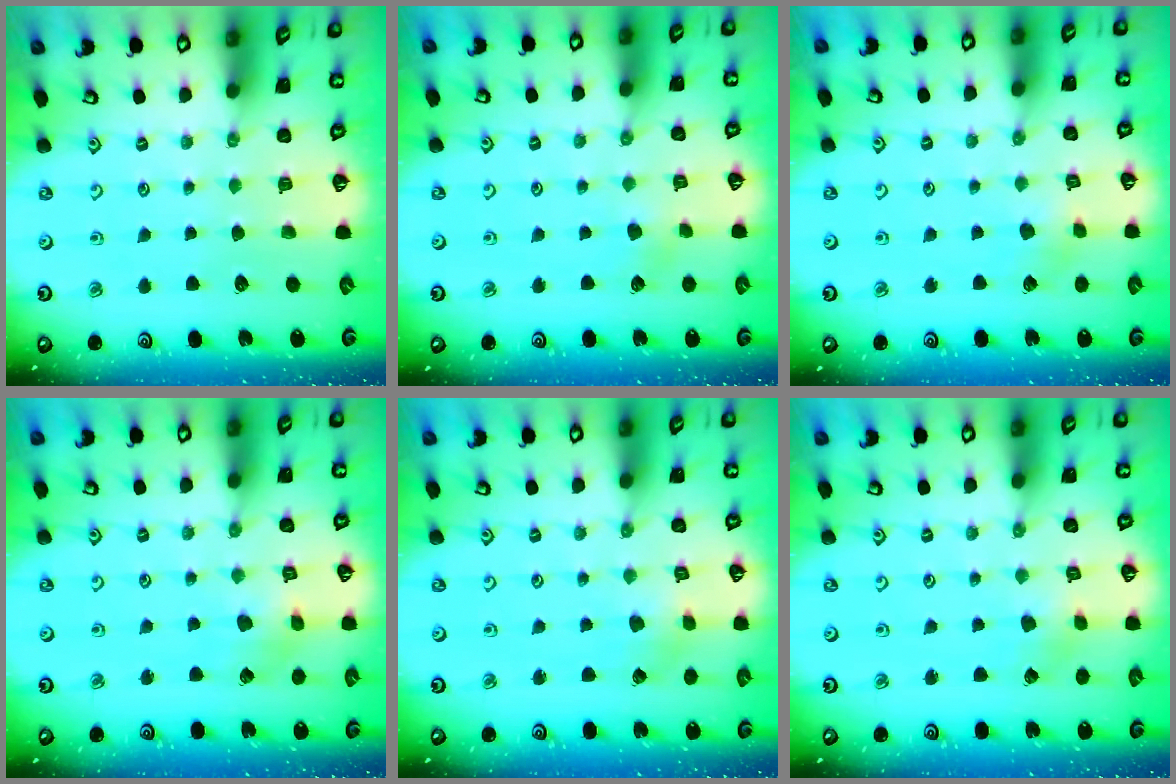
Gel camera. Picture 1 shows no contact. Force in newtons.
{"total": 1.3, "press": 1.3, "slide": 0.2}
{"total": 3.9, "press": 3.9, "slide": 0.5}
{"total": 3.8, "press": 3.8, "slide": 0.4}
{"total": 1.4, "press": 1.3, "slide": 0.3}
{"total": 1.8, "press": 1.8, "slide": 0.2}